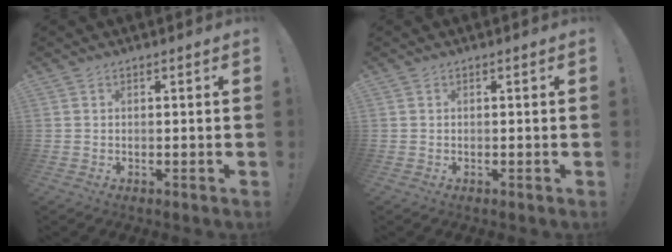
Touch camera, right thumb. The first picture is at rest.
{"total": 0.0}